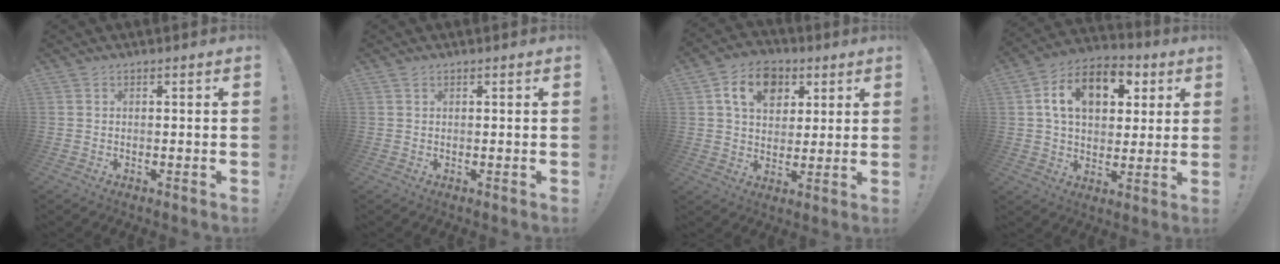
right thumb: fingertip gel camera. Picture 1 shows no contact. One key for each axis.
{"total": 0.6, "fx": 0.4, "fy": 0.2, "fz": 0.4, "tx": -0.006, "ty": -0.001, "tz": 0.006}
{"total": 12.3, "fx": 5.1, "fy": 9.1, "fz": 6.5, "tx": -0.097, "ty": -0.007, "tz": 0.096}
{"total": 14.8, "fx": 5.2, "fy": 9.9, "fz": 9.6, "tx": -0.152, "ty": -0.007, "tz": 0.094}